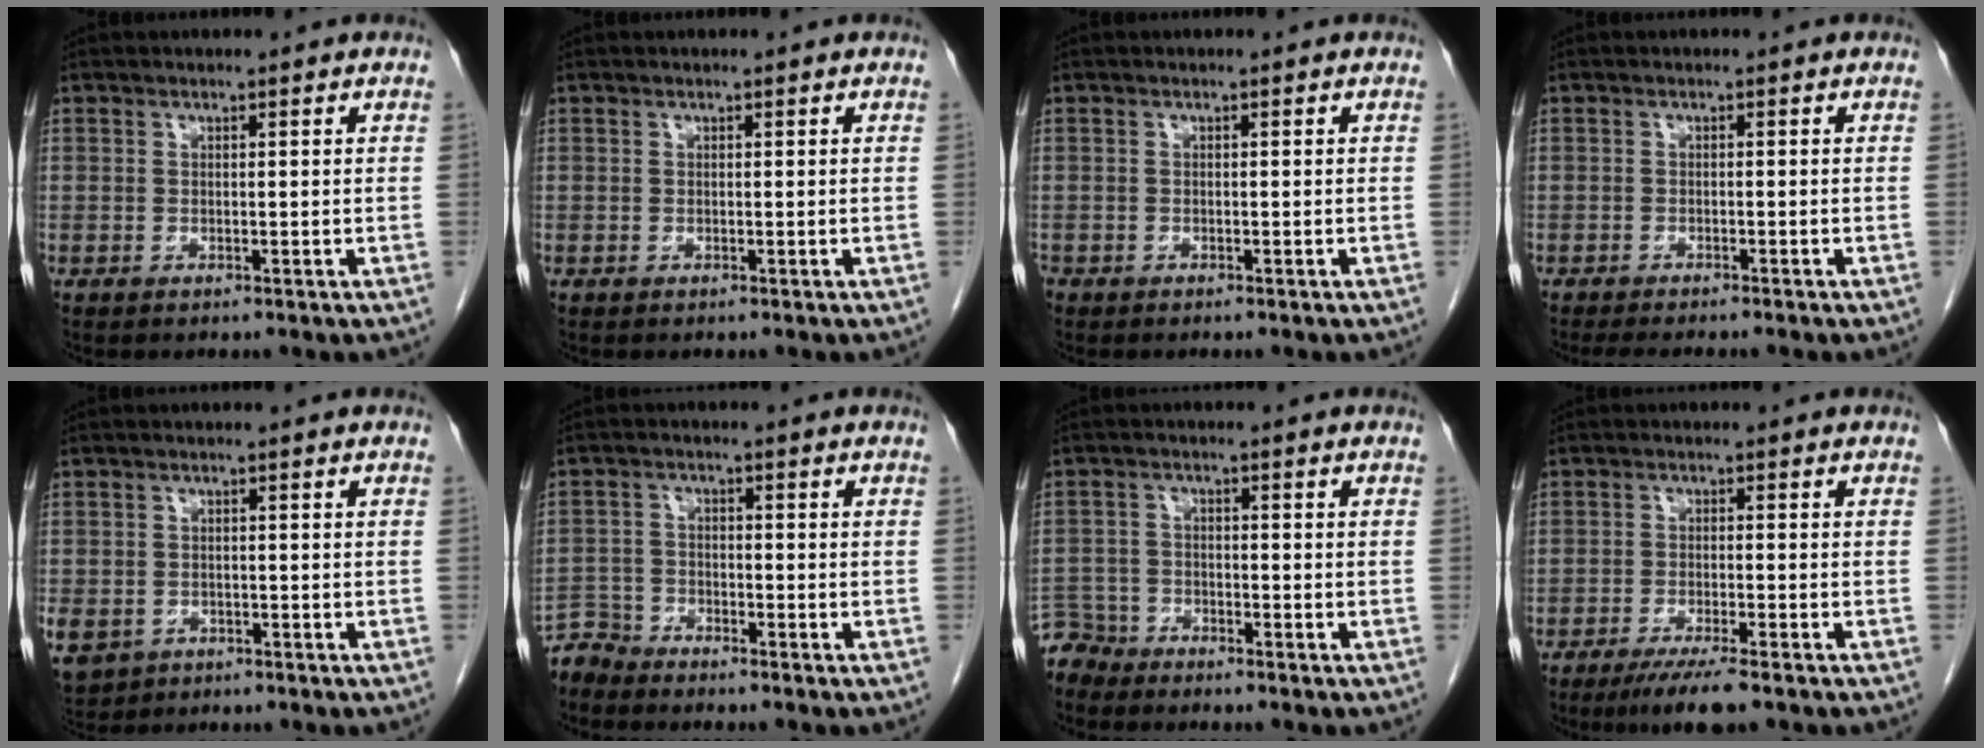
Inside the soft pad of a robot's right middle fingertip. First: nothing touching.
{"total": 0.0}
{"total": 0.7, "force": [-0.5, 0.5, 0.1], "torque": [-0.010, 0.001, -0.012]}
{"total": 5.6, "force": [-4.7, 0.7, 2.9], "torque": [-0.033, -0.009, -0.065]}
{"total": 11.2, "force": [-4.7, 9.3, 4.1], "torque": [-0.134, -0.006, -0.063]}
{"total": 3.8, "force": [-3.7, 0.4, -0.8], "torque": [0.018, -0.009, -0.074]}
{"total": 4.3, "force": [-4.0, 1.0, -1.0], "torque": [0.019, -0.006, -0.080]}
{"total": 6.0, "force": [-4.4, 0.2, 4.0], "torque": [-0.065, -0.014, -0.072]}